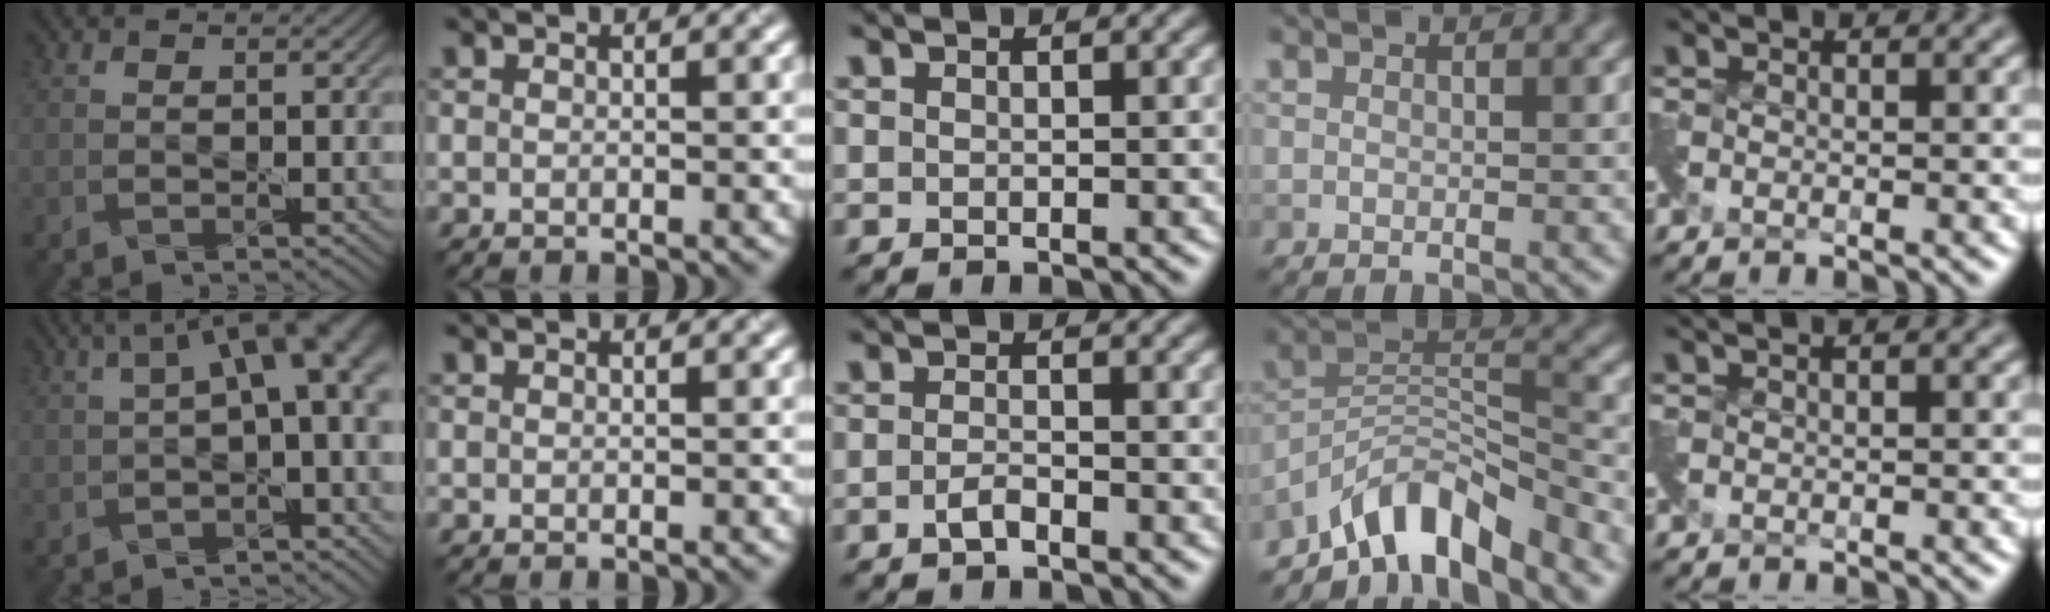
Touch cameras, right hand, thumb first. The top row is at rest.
{"thumb": {"total": 8.5, "force": [1.1, 3.0, 7.9], "torque": [-0.113, 0.015, 0.014]}, "middle": {"total": 1.3, "force": [-0.8, 0.4, 0.9], "torque": [-0.024, 0.001, -0.019]}, "ring": {"total": 7.8, "force": [-6.4, 2.3, 3.7], "torque": [-0.051, 0.001, -0.128]}, "little": {"total": 0.8, "force": [0.5, 0.1, 0.7], "torque": [-0.012, 0.005, 0.008]}}